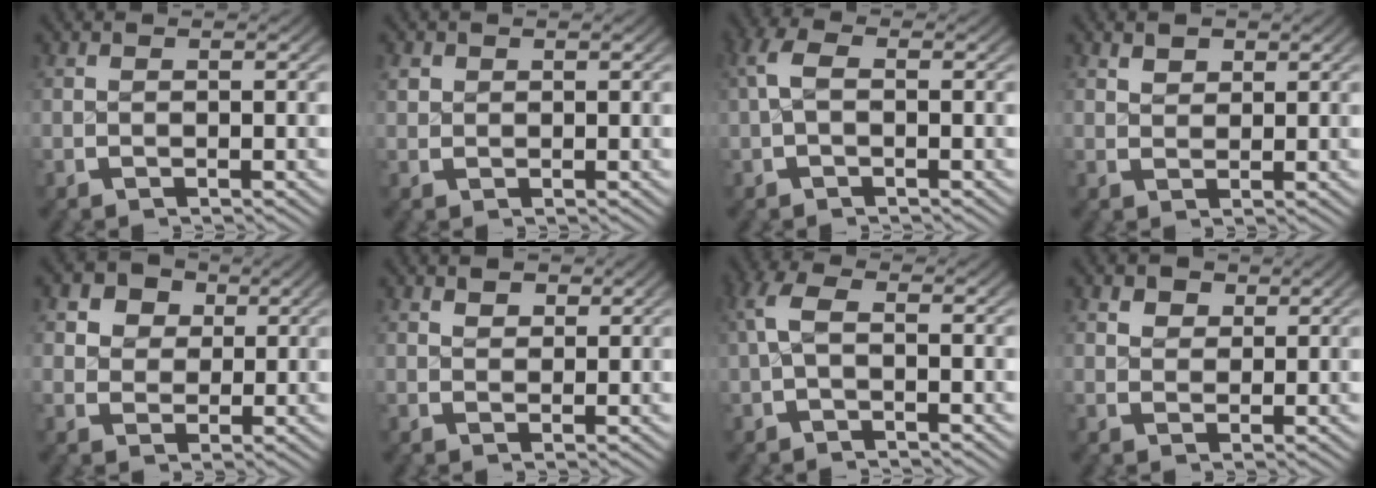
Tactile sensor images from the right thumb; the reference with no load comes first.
{"total": 1.1, "force": [0.5, 1.0, 0.1], "torque": [0.002, 0.002, 0.011]}
{"total": 2.5, "force": [0.2, 1.5, 2.0], "torque": [-0.047, 0.007, 0.001]}
{"total": 1.8, "force": [1.3, 1.1, 0.6], "torque": [0.001, -0.004, 0.026]}
{"total": 4.7, "force": [1.4, 4.0, 1.9], "torque": [-0.034, -0.011, 0.023]}
{"total": 1.7, "force": [1.3, 1.0, 0.6], "torque": [0.002, -0.004, 0.024]}
{"total": 2.9, "force": [0.2, 1.6, 2.4], "torque": [-0.055, 0.007, 0.001]}
{"total": 2.4, "force": [1.5, 1.7, 0.8], "torque": [-0.002, -0.003, 0.025]}